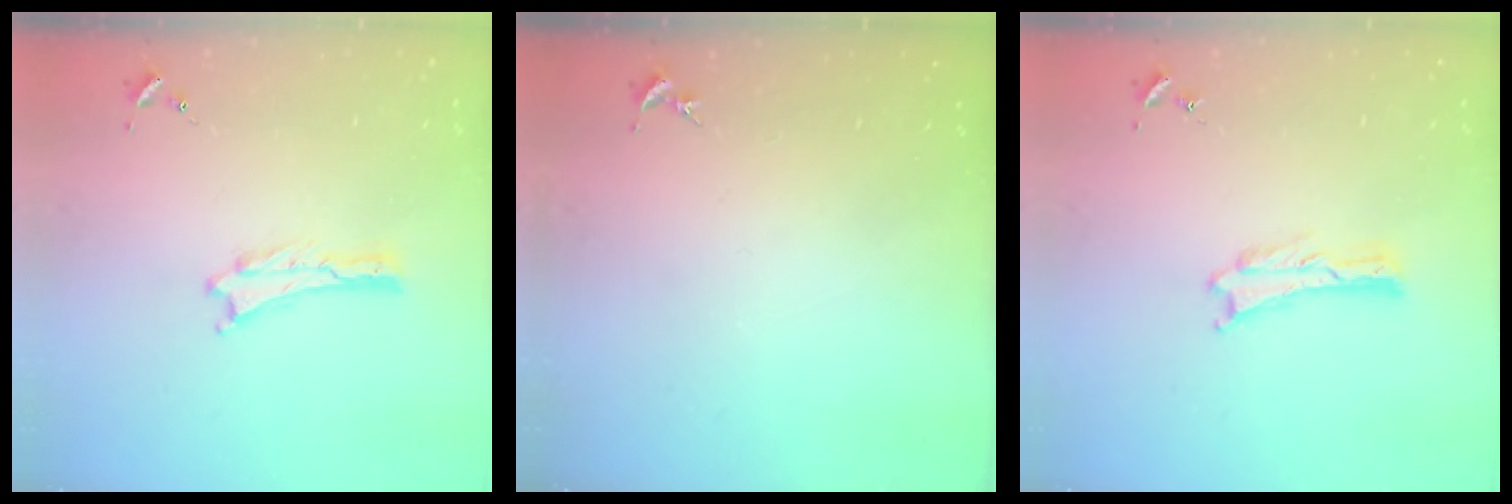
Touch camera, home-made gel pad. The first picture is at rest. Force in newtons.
{"total": 0.0}
{"total": 0.0}